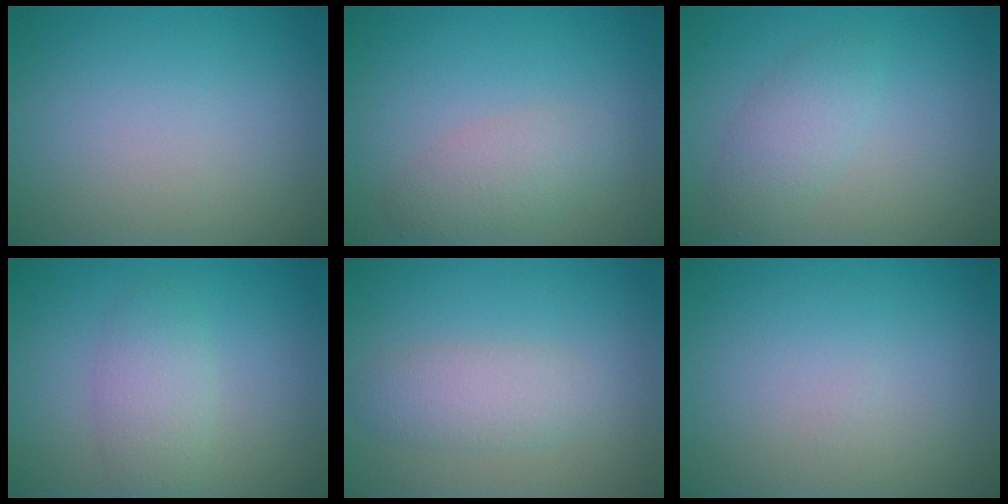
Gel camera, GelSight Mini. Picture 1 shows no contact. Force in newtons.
{"total": 2.5, "press": 2.5, "slide": 0.1}
{"total": 2.5, "press": 2.5, "slide": 0.1}
{"total": 2.8, "press": 2.8, "slide": 0.1}
{"total": 2.6, "press": 2.6, "slide": 0.1}
{"total": 0.0}